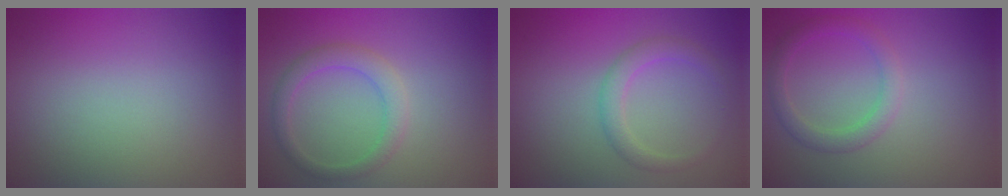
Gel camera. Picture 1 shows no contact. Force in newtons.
{"total": 2.7, "press": 2.7, "slide": 0.0}
{"total": 2.3, "press": 2.2, "slide": 0.1}
{"total": 2.3, "press": 2.3, "slide": 0.1}